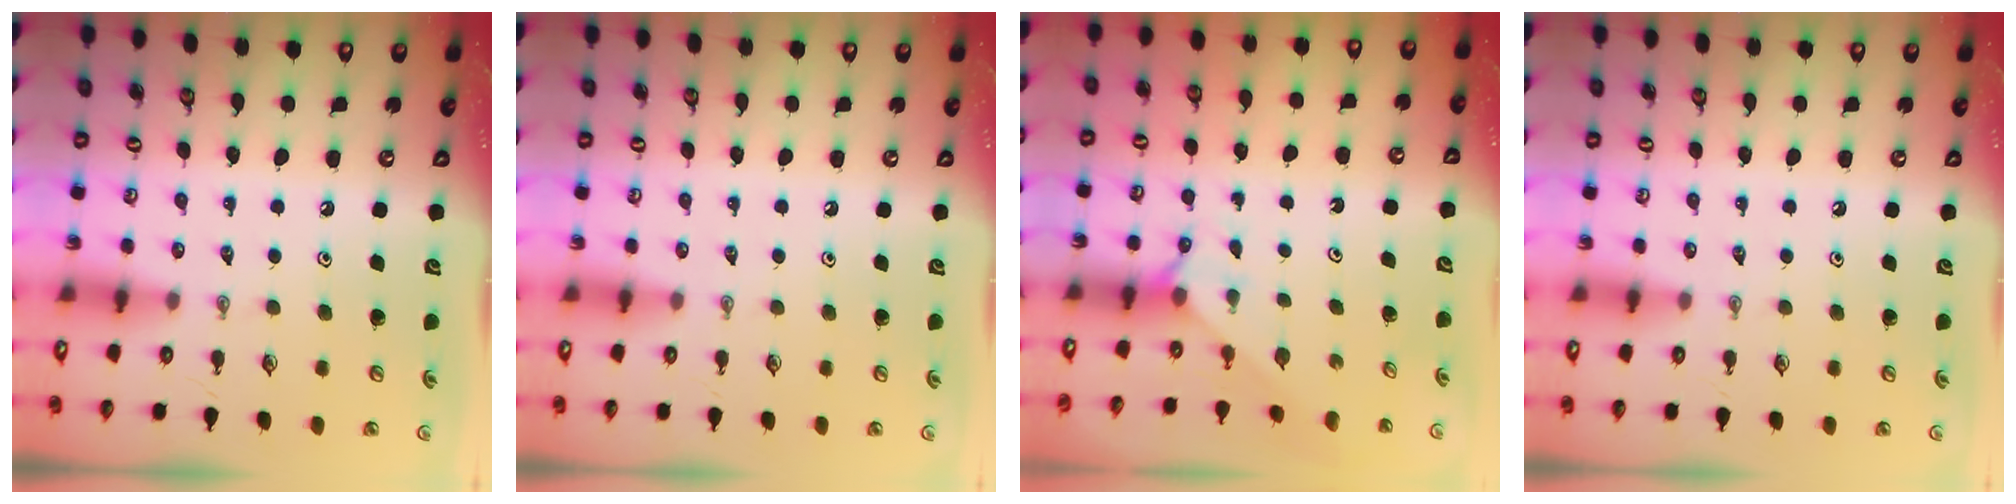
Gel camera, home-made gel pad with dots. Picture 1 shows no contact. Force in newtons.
{"total": 0.0}
{"total": 2.4, "press": 2.4, "slide": 0.2}
{"total": 0.0}